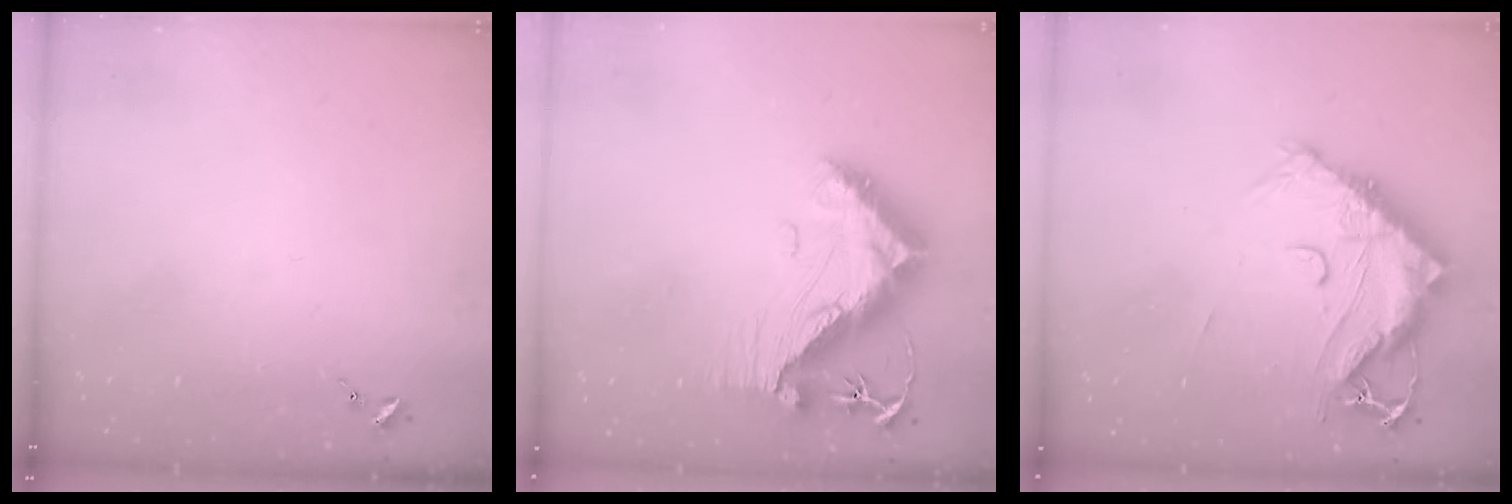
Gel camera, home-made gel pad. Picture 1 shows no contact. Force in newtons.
{"total": 14.8, "press": 14.7, "slide": 1.3}
{"total": 14.9, "press": 14.8, "slide": 1.4}